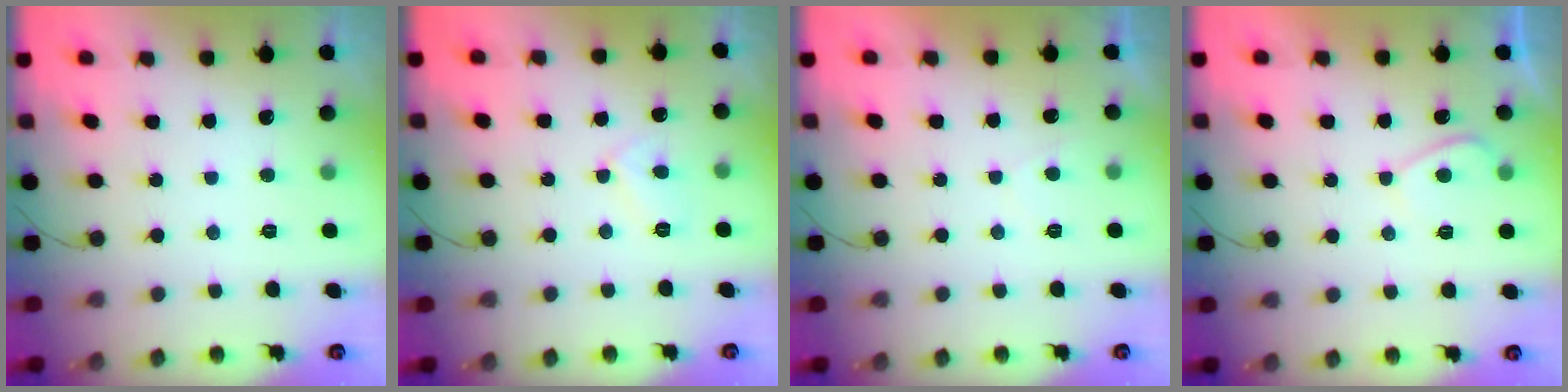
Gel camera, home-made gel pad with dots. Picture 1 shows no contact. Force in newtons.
{"total": 4.8, "press": 4.8, "slide": 0.4}
{"total": 0.8, "press": 0.6, "slide": 0.6}
{"total": 2.7, "press": 2.7, "slide": 0.4}